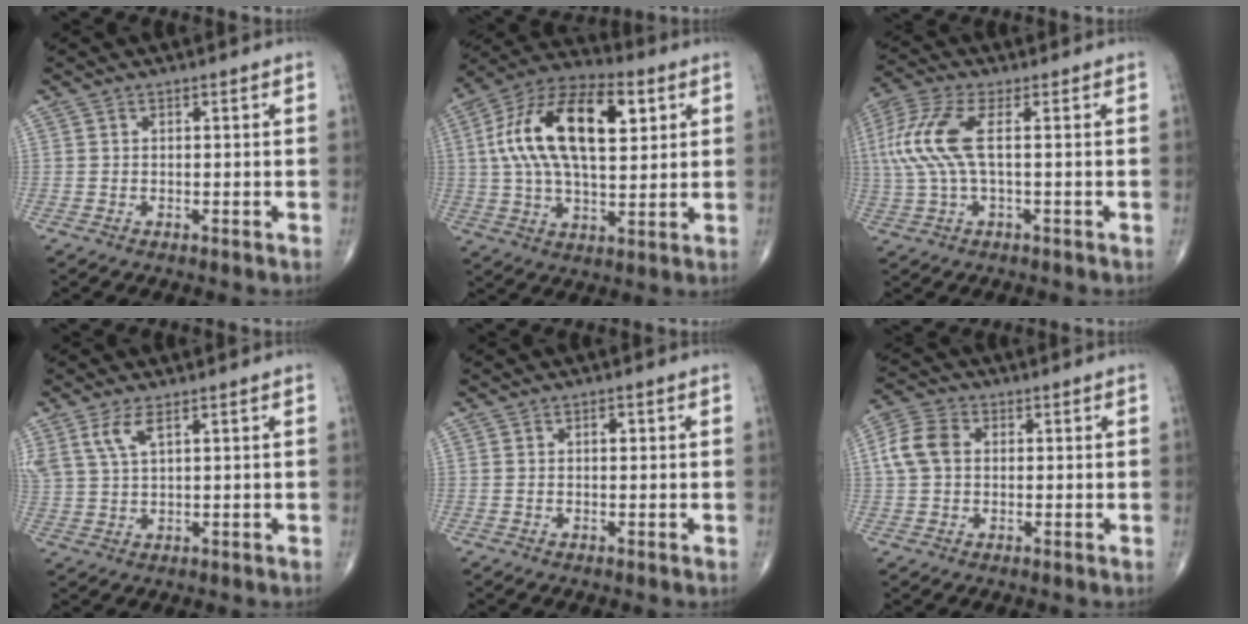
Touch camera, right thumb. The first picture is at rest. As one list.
[{"total": 21.4, "force": [5.3, 10.6, 17.8], "torque": [-0.314, 0.010, 0.083]}, {"total": 10.6, "force": [1.3, 3.6, 9.9], "torque": [-0.264, 0.018, 0.024]}, {"total": 4.7, "force": [2.5, 1.6, 3.7], "torque": [-0.088, -0.005, 0.059]}, {"total": 1.2, "force": [0.2, 0.7, 1.0], "torque": [-0.014, 0.003, 0.000]}, {"total": 7.0, "force": [0.9, 5.3, 4.6], "torque": [-0.095, 0.018, 0.012]}]